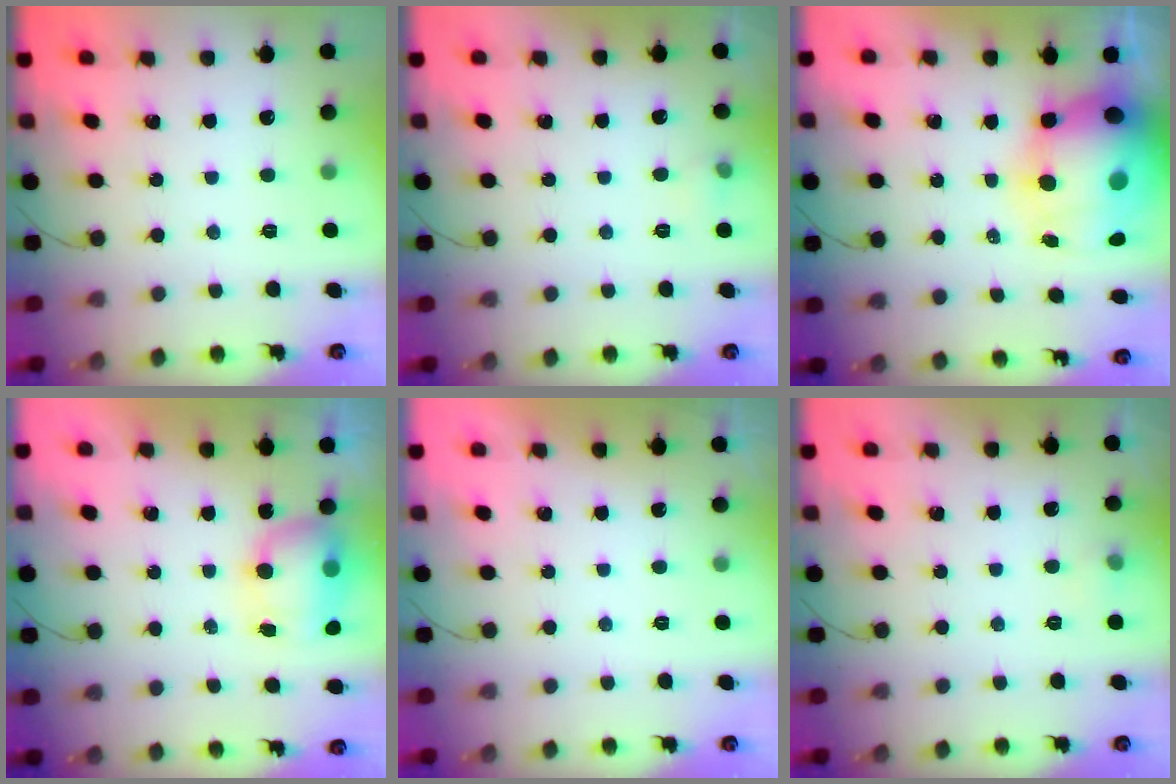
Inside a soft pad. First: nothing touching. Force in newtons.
{"total": 4.8, "press": 4.3, "slide": 2.1}
{"total": 23.8, "press": 23.1, "slide": 5.7}
{"total": 8.3, "press": 8.1, "slide": 1.8}
{"total": 0.0}
{"total": 8.0, "press": 4.0, "slide": 7.0}